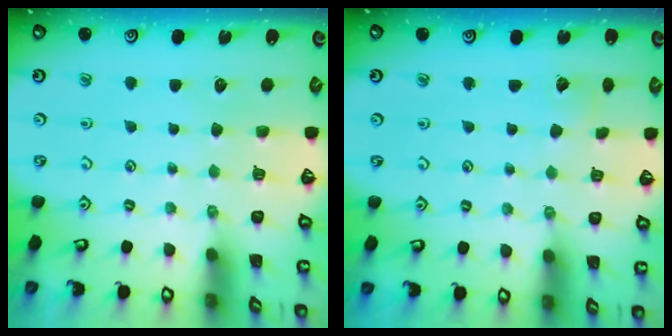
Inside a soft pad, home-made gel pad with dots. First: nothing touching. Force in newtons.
{"total": 2.8, "press": 2.8, "slide": 0.2}